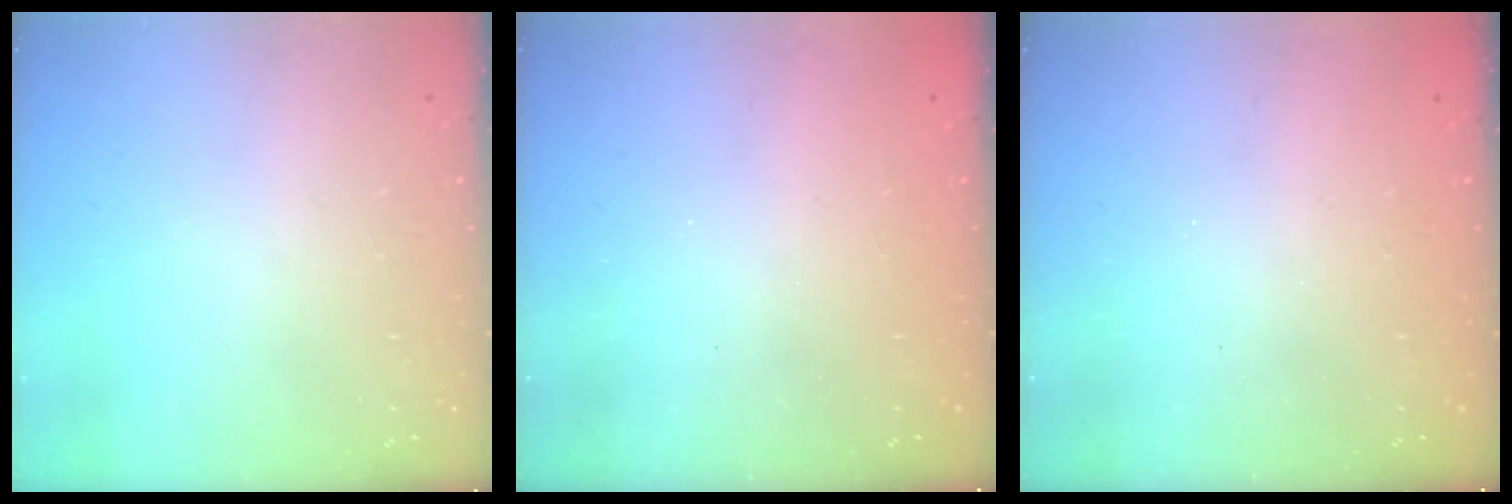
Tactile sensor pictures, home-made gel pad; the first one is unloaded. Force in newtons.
{"total": 2.5, "press": 2.4, "slide": 0.7}
{"total": 2.4, "press": 2.3, "slide": 0.8}